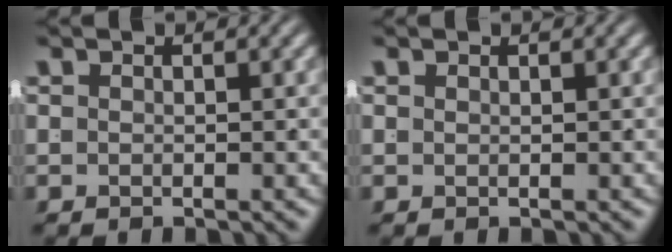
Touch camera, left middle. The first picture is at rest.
{"total": 0.6, "force": [0.2, -0.6, -0.1], "torque": [0.009, -0.001, 0.006]}